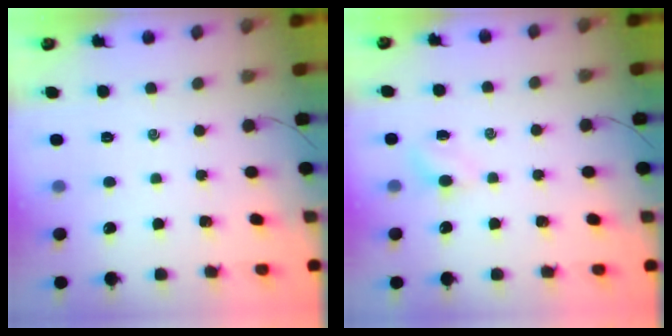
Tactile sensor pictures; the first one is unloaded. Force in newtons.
{"total": 2.9, "press": 2.8, "slide": 0.9}